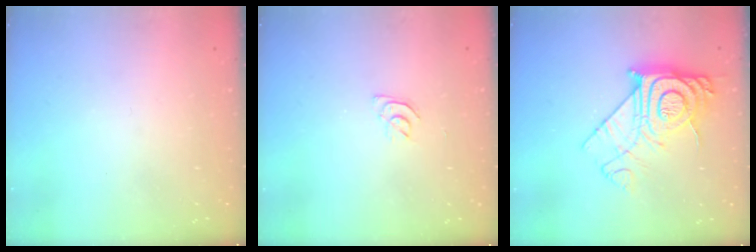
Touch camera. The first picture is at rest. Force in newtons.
{"total": 3.4, "press": 3.4, "slide": 0.4}
{"total": 14.3, "press": 14.3, "slide": 1.0}